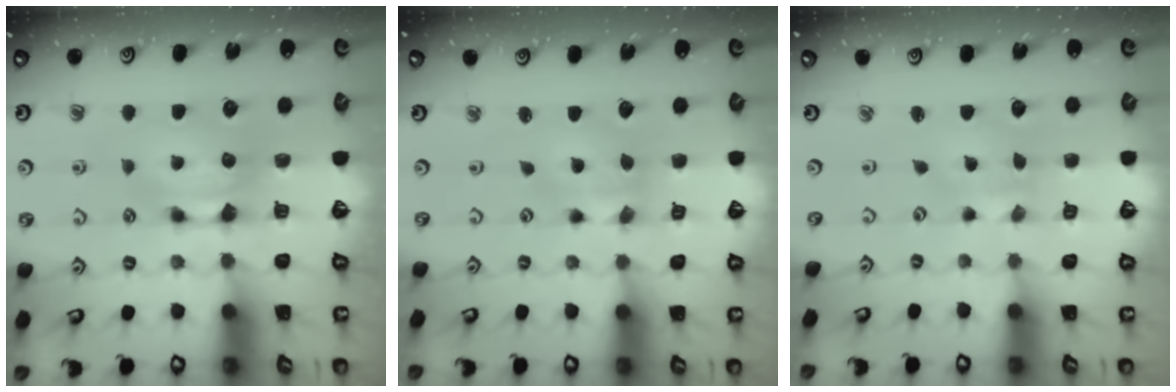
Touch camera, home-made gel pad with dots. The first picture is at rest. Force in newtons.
{"total": 2.4, "press": 1.9, "slide": 1.4}
{"total": 4.3, "press": 4.2, "slide": 0.9}